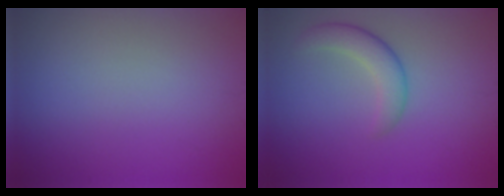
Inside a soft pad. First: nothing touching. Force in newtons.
{"total": 3.0, "press": 3.0, "slide": 0.1}